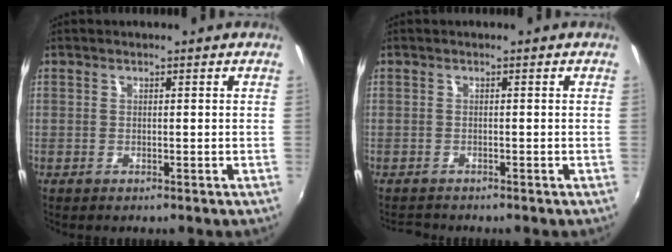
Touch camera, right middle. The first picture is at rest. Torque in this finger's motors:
{"motor_torque": [-0.55, 0.20, -0.22, -0.06]}